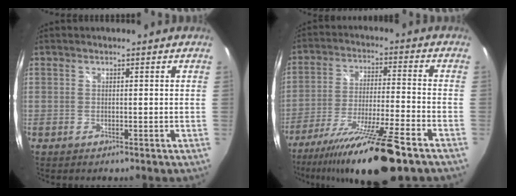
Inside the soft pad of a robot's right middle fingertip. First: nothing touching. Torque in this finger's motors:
{"motor_torque": [1.58, -0.56, 0.56, 0.21]}